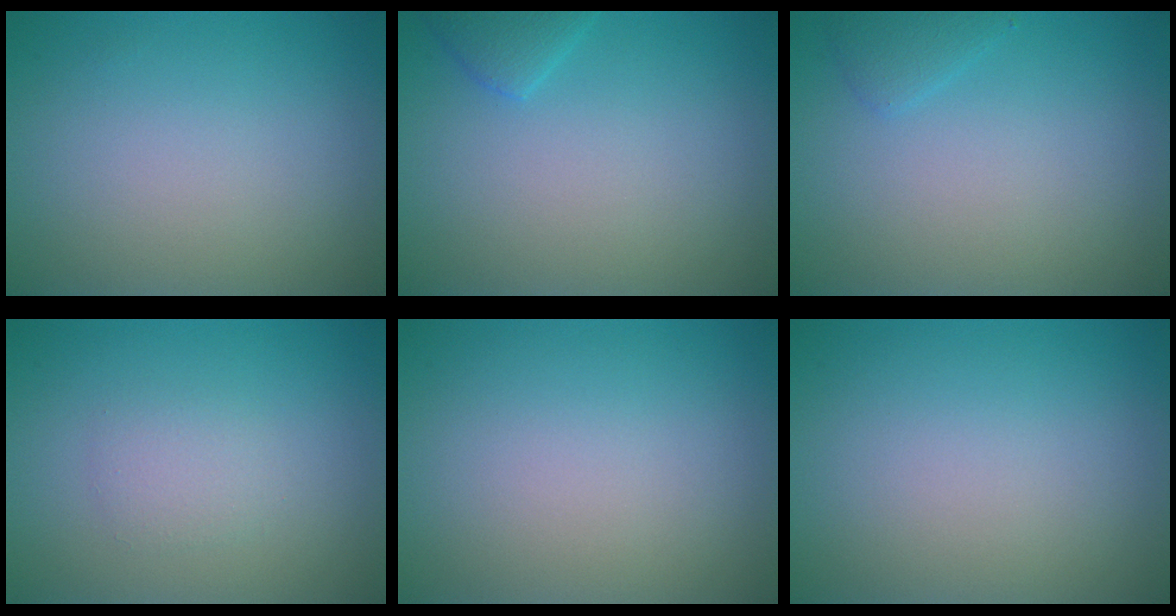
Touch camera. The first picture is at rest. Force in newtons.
{"total": 1.6, "press": 1.6, "slide": 0.2}
{"total": 1.1, "press": 1.1, "slide": 0.1}
{"total": 1.5, "press": 1.5, "slide": 0.1}
{"total": 0.0}
{"total": 0.0}